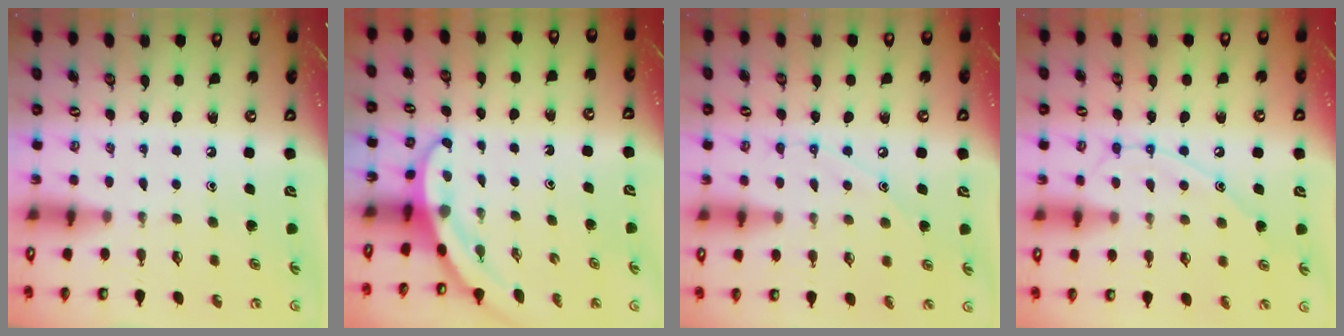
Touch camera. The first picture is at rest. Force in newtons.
{"total": 3.3, "press": 3.3, "slide": 0.2}
{"total": 6.8, "press": 6.8, "slide": 0.6}
{"total": 10.9, "press": 10.9, "slide": 1.0}